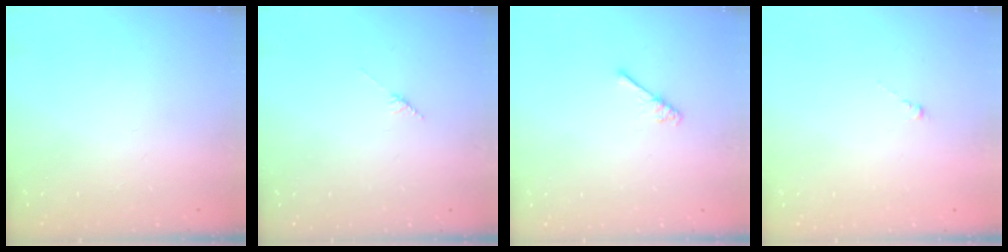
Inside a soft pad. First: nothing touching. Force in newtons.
{"total": 2.8, "press": 2.8, "slide": 0.4}
{"total": 2.9, "press": 2.9, "slide": 0.4}
{"total": 0.0}